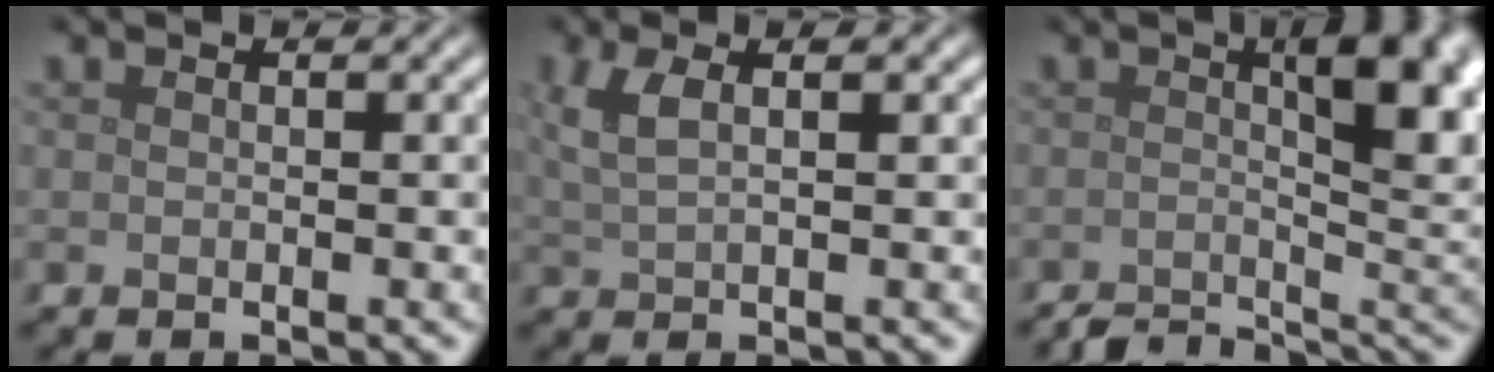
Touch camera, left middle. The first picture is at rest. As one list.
[{"total": 3.5, "force": [1.3, 1.1, 3.0], "torque": [-0.056, 0.004, 0.023]}, {"total": 7.8, "force": [-1.2, 2.9, 7.2], "torque": [-0.074, 0.003, -0.034]}]